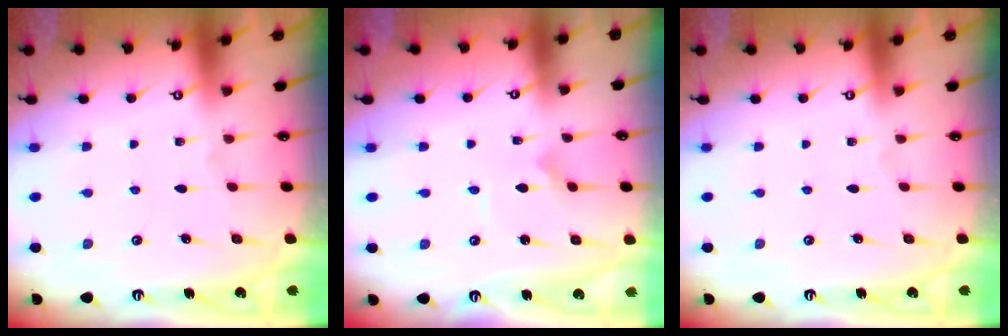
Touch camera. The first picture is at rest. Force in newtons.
{"total": 1.0, "press": 1.0, "slide": 0.0}
{"total": 0.0}